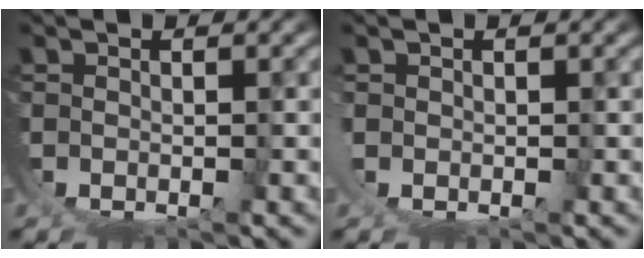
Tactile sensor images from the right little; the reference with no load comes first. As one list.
[{"total": 0.6, "force": [0.6, 0.0, 0.2], "torque": [-0.013, -0.001, 0.013]}]